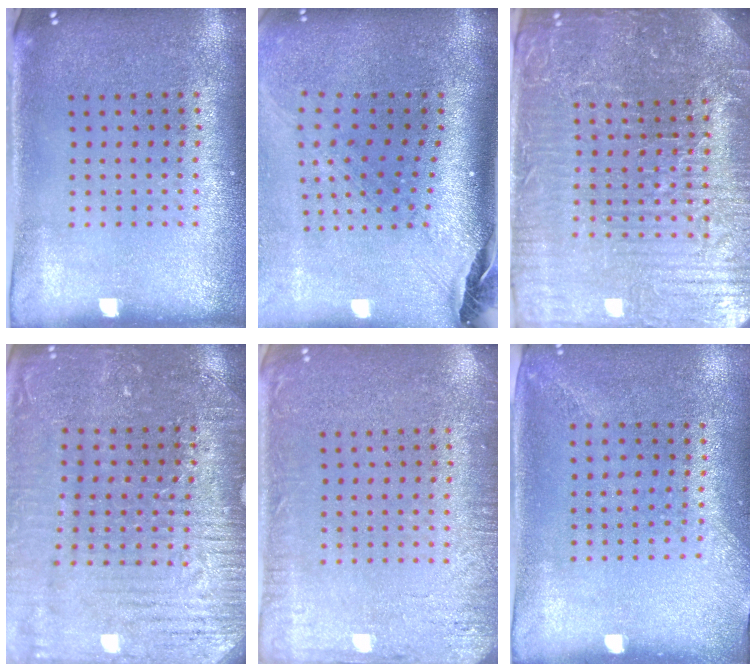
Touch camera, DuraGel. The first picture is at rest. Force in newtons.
{"total": 2.4, "press": 1.8, "slide": 1.6}
{"total": 5.8, "press": 5.3, "slide": 2.3}
{"total": 3.2, "press": 3.2, "slide": 0.2}
{"total": 2.9, "press": 2.8, "slide": 0.4}
{"total": 1.4, "press": 1.0, "slide": 1.0}